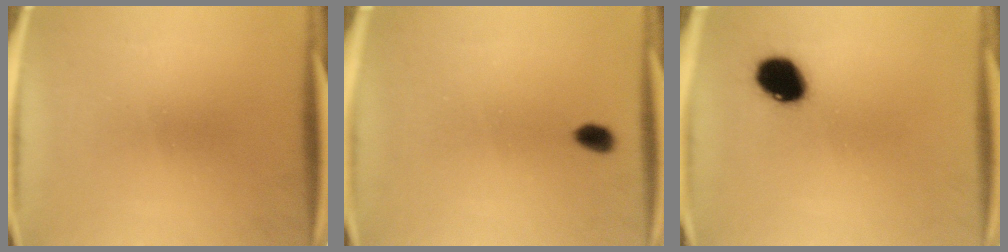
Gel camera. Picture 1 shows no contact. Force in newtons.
{"total": 2.4}
{"total": 8.9}